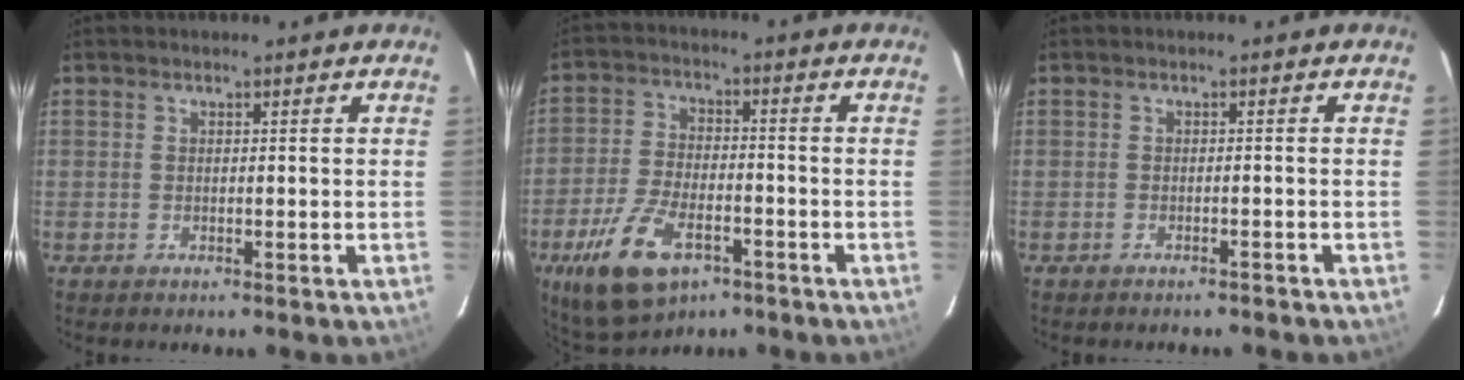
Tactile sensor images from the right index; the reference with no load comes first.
{"total": 13.8, "force": [-7.3, 6.7, 9.6], "torque": [-0.210, -0.020, -0.130]}
{"total": 1.5, "force": [-1.5, 0.1, 0.3], "torque": [-0.011, 0.005, -0.017]}